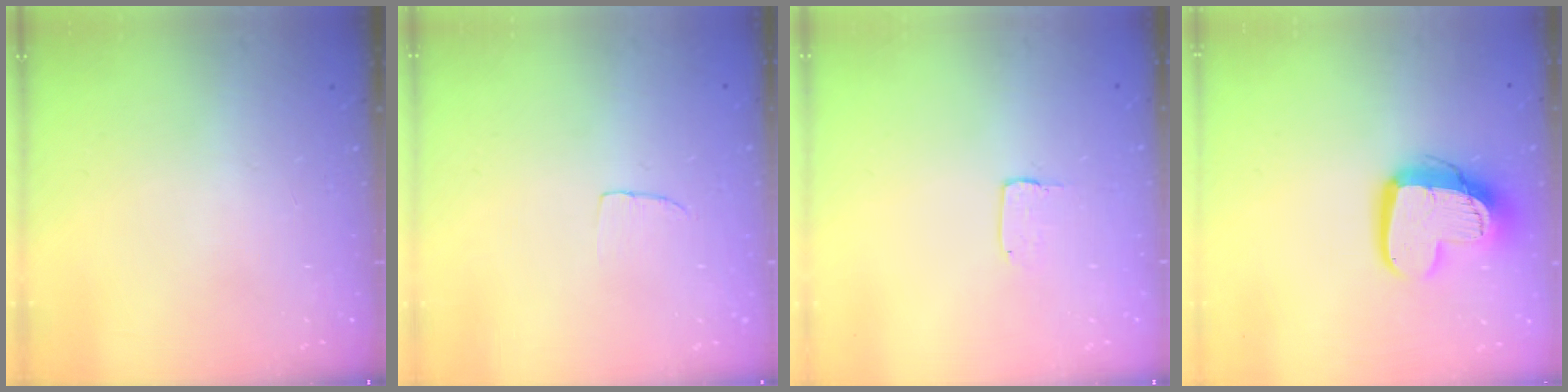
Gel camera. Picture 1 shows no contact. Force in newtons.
{"total": 2.7, "press": 2.7, "slide": 0.2}
{"total": 2.0, "press": 2.0, "slide": 0.1}
{"total": 14.6, "press": 14.6, "slide": 1.1}